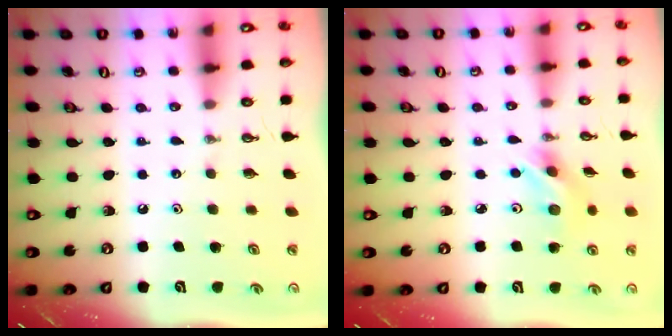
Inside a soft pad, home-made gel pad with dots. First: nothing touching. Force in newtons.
{"total": 6.4, "press": 6.4, "slide": 0.2}